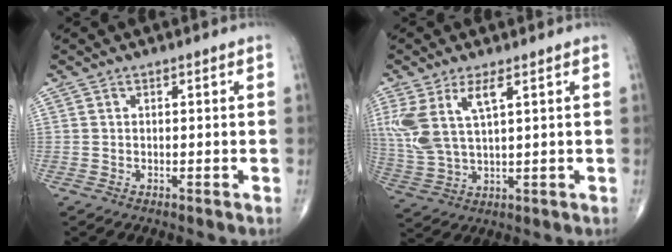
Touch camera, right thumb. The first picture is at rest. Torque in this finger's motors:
{"motor_torque": [0.07, 0.30, 0.79, 0.74, 0.10]}